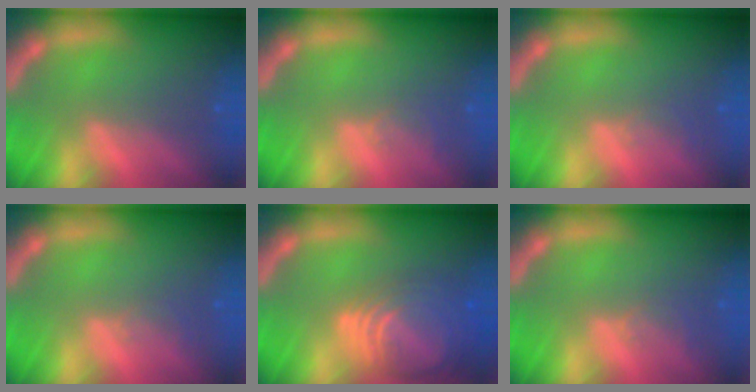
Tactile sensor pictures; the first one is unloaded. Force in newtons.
{"total": 1.5}
{"total": 1.0}
{"total": 1.0}
{"total": 10.0}
{"total": 1.5}